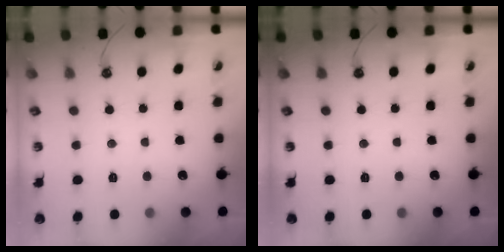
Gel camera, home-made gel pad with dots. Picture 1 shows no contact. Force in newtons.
{"total": 0.0}